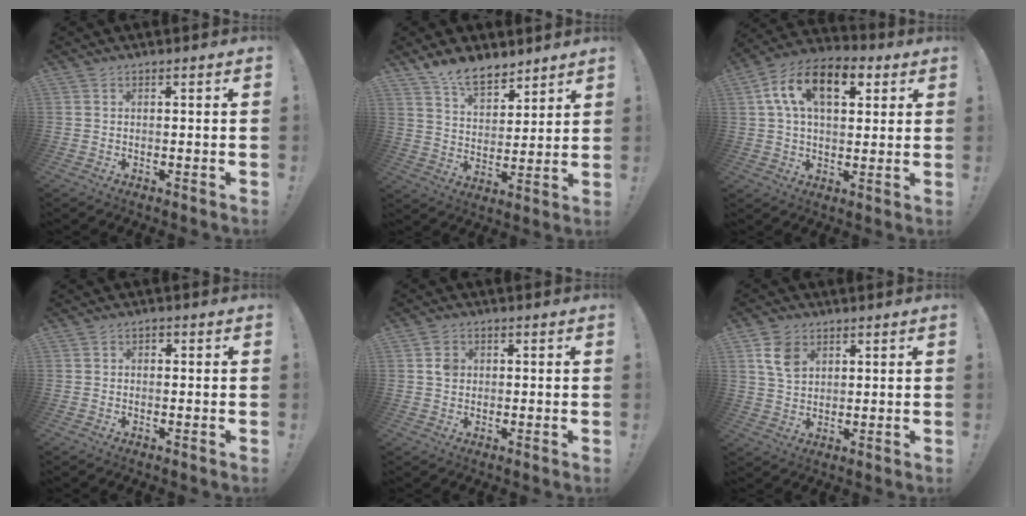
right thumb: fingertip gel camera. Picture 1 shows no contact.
{"total": 10.3, "force": [8.2, 5.0, 3.8], "torque": [-0.067, -0.057, 0.158]}
{"total": 15.7, "force": [5.7, 9.0, 11.6], "torque": [-0.196, -0.003, 0.099]}
{"total": 1.2, "force": [-0.6, 0.9, 0.5], "torque": [-0.010, 0.007, -0.011]}
{"total": 2.9, "force": [0.4, 2.6, 1.3], "torque": [-0.010, 0.000, 0.004]}
{"total": 7.9, "force": [3.5, 5.7, 4.3], "torque": [-0.061, -0.005, 0.068]}